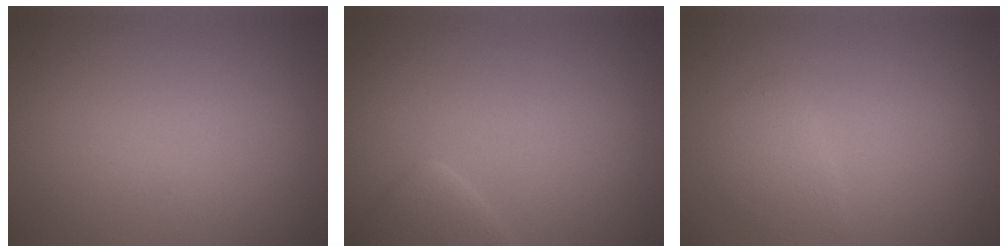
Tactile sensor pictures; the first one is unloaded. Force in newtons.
{"total": 1.7, "press": 1.7, "slide": 0.1}
{"total": 1.6, "press": 1.6, "slide": 0.1}